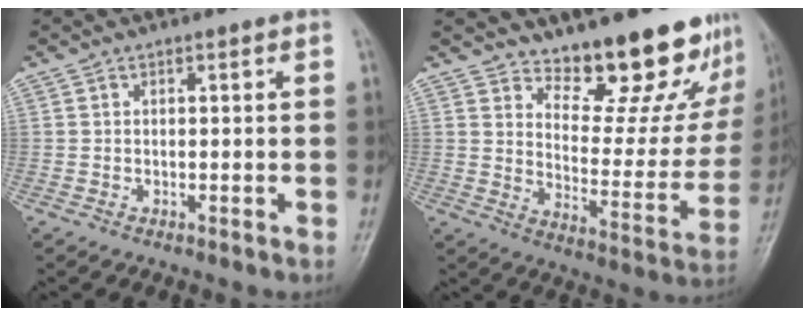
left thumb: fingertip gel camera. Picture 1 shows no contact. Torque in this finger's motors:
{"motor_torque": [0.57, 0.34, 0.13, -0.79, 0.07]}